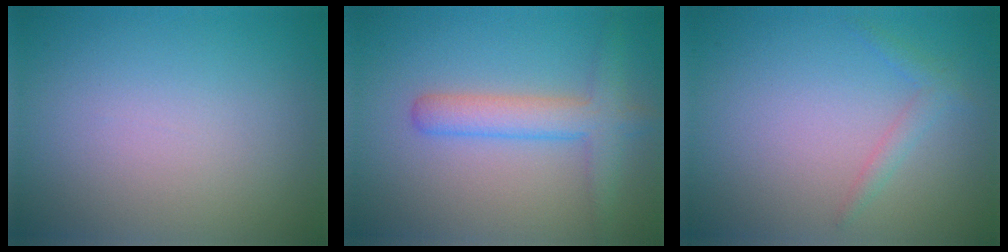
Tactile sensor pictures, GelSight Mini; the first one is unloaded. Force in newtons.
{"total": 3.7, "press": 3.7, "slide": 0.2}
{"total": 0.7, "press": 0.7, "slide": 0.0}